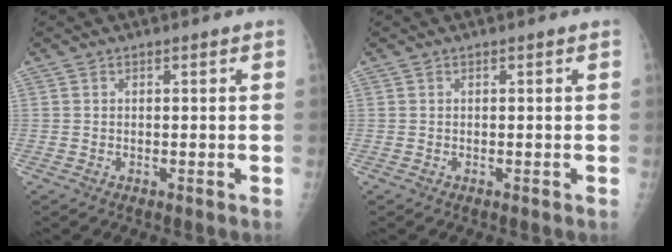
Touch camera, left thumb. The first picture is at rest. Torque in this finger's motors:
{"motor_torque": [-0.21, -0.22, 0.09, -0.09, 0.00]}